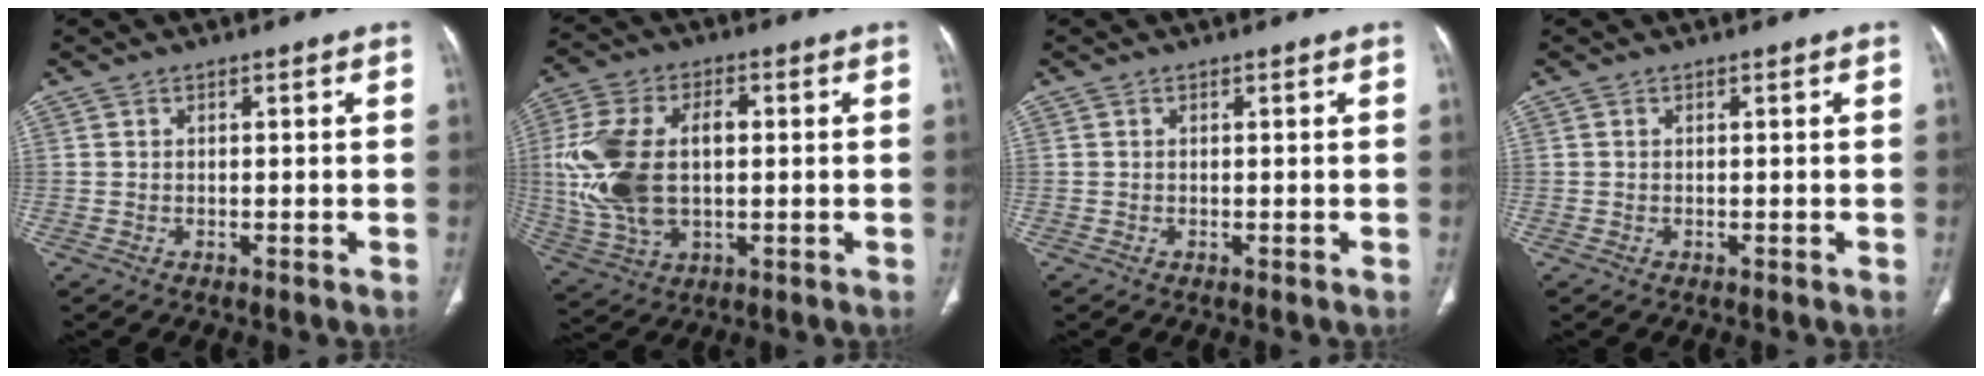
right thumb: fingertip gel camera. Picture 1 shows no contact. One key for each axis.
{"total": 16.9, "fx": 0.7, "fy": 9.8, "fz": 13.8, "tx": -0.295, "ty": 0.012, "tz": 0.022}
{"total": 0.0}
{"total": 0.0}